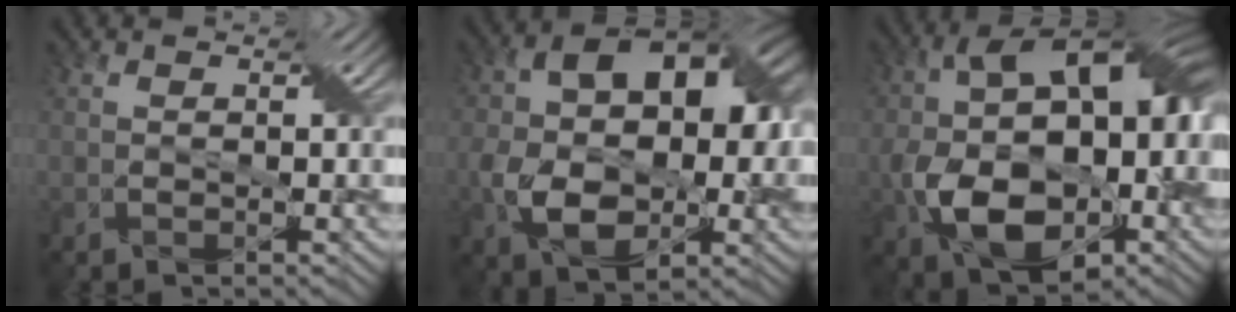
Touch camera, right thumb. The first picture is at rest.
{"total": 15.9, "force": [-0.3, 10.8, 11.7], "torque": [-0.194, -0.009, -0.002]}
{"total": 18.8, "force": [-2.9, 11.6, 14.5], "torque": [-0.266, -0.029, -0.034]}